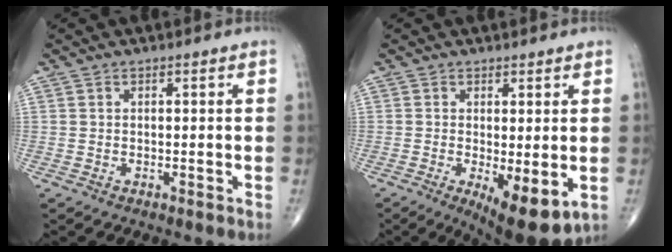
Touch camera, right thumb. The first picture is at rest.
{"total": 9.2, "force": [-2.0, 3.0, 8.4], "torque": [-0.121, -0.025, -0.022]}